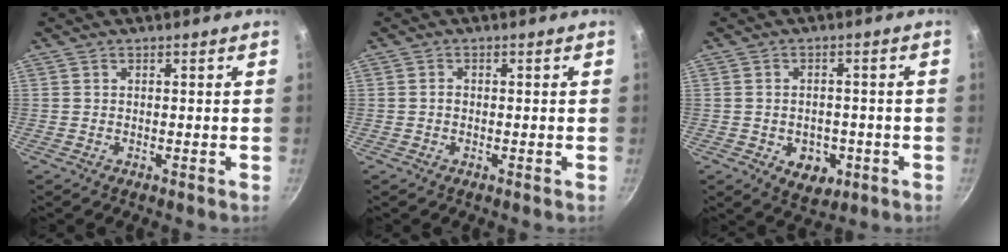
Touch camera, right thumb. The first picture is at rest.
{"total": 0.7, "force": [-0.2, 0.6, 0.4], "torque": [-0.005, 0.004, -0.004]}
{"total": 6.8, "force": [-2.3, 4.9, 4.0], "torque": [-0.035, 0.006, -0.022]}